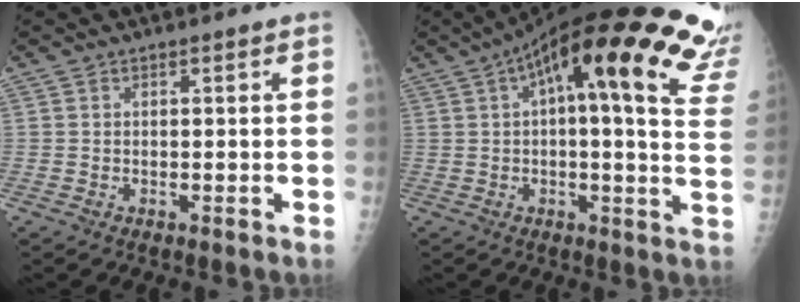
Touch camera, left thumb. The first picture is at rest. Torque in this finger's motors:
{"motor_torque": [0.07, 1.30, 1.92, -0.85, 0.17]}